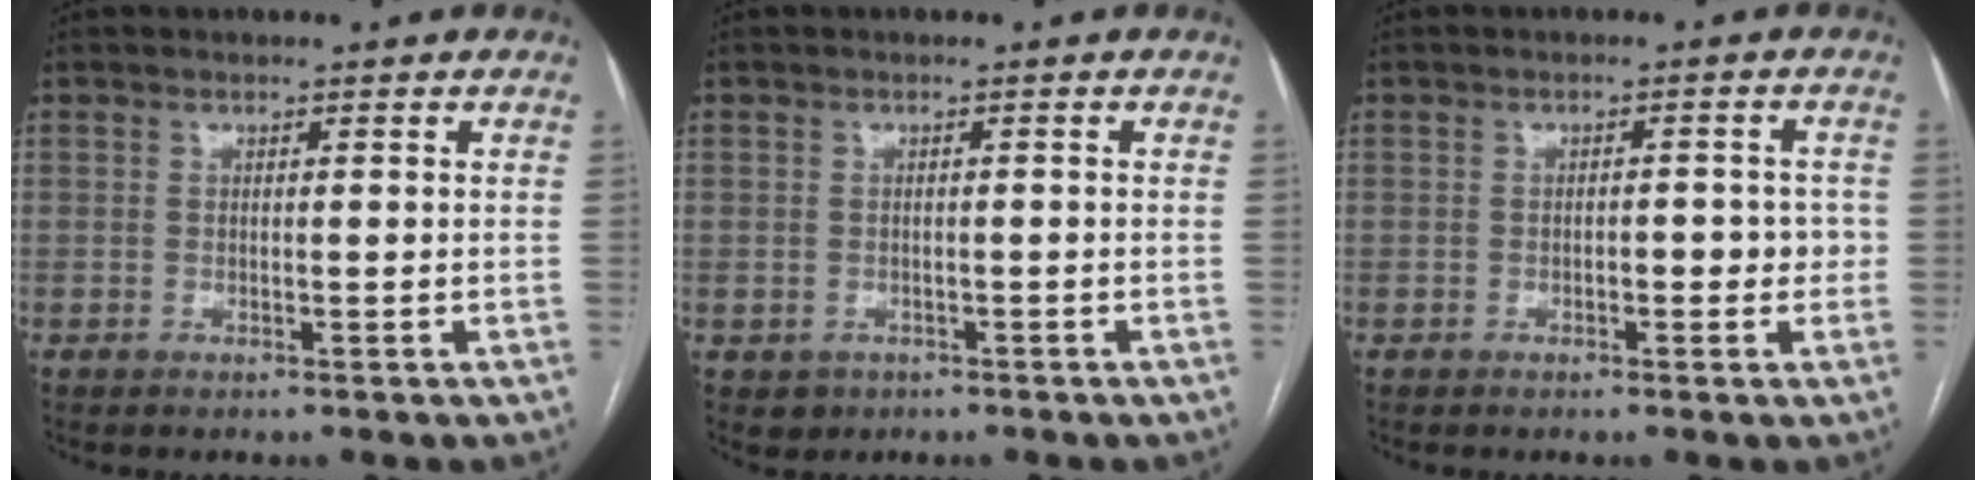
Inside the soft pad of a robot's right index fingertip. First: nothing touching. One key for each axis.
{"total": 2.3, "fx": -1.0, "fy": 2.0, "fz": 0.3, "tx": -0.004, "ty": 0.004, "tz": -0.008}
{"total": 3.5, "fx": -0.7, "fy": 1.5, "fz": 3.1, "tx": -0.037, "ty": 0.008, "tz": -0.009}